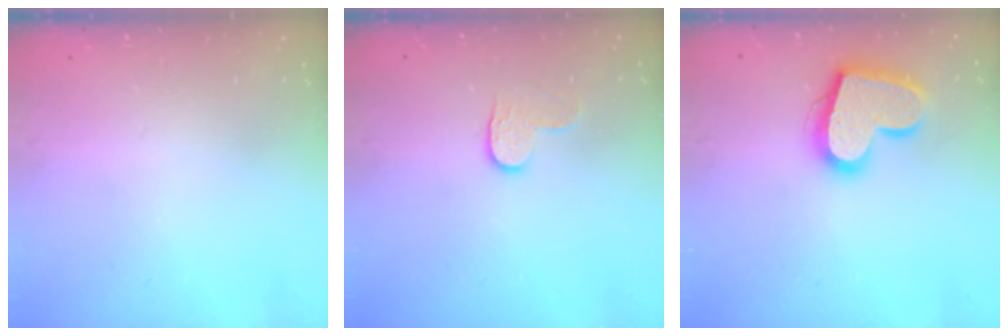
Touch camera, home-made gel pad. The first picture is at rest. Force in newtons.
{"total": 4.0, "press": 4.0, "slide": 0.5}
{"total": 18.7, "press": 18.6, "slide": 1.4}